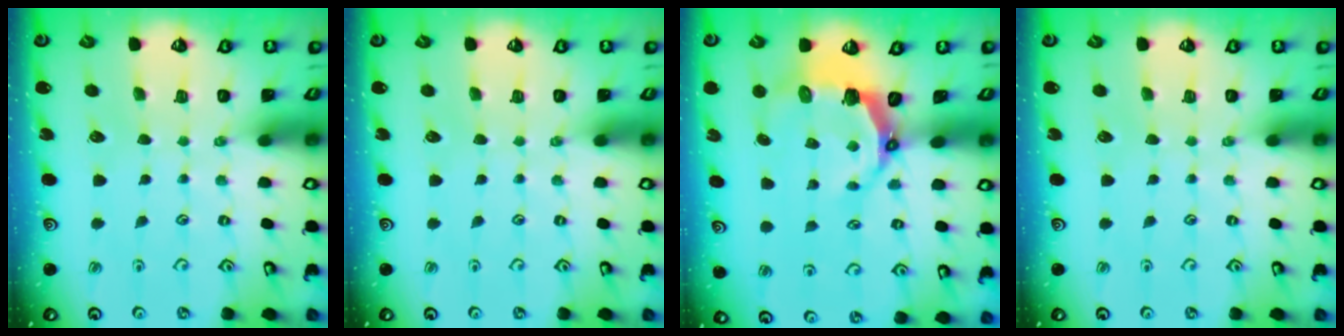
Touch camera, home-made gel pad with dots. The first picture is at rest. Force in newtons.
{"total": 0.0}
{"total": 8.1, "press": 6.4, "slide": 5.0}
{"total": 0.0}